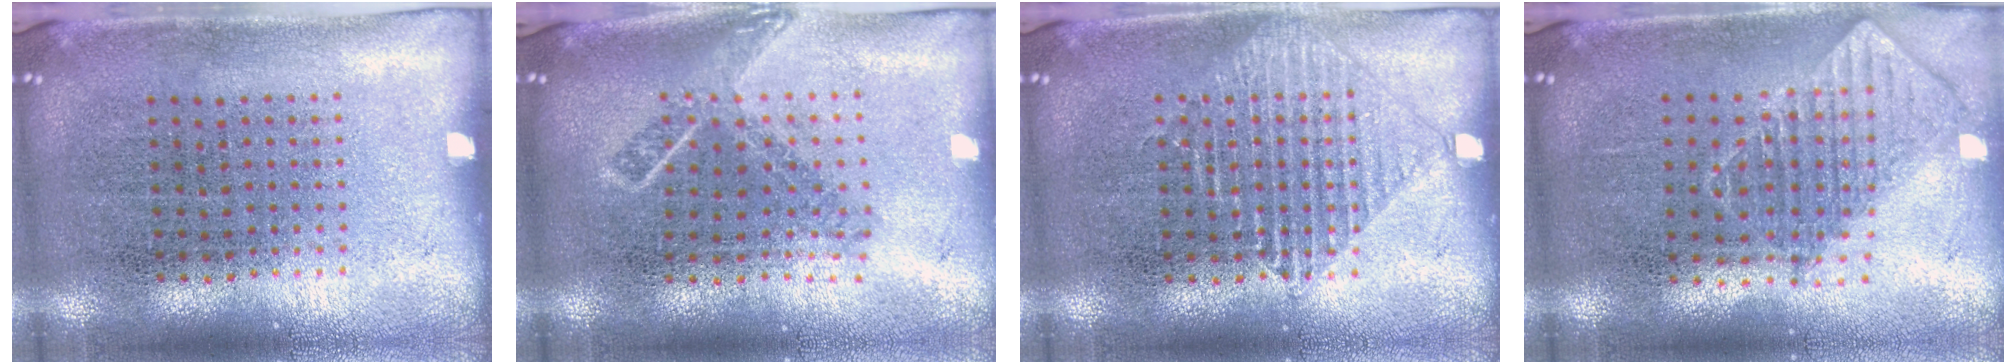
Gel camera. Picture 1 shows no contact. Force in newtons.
{"total": 1.8, "press": 1.3, "slide": 1.2}
{"total": 1.9, "press": 1.8, "slide": 0.4}
{"total": 1.0, "press": 1.0, "slide": 0.2}